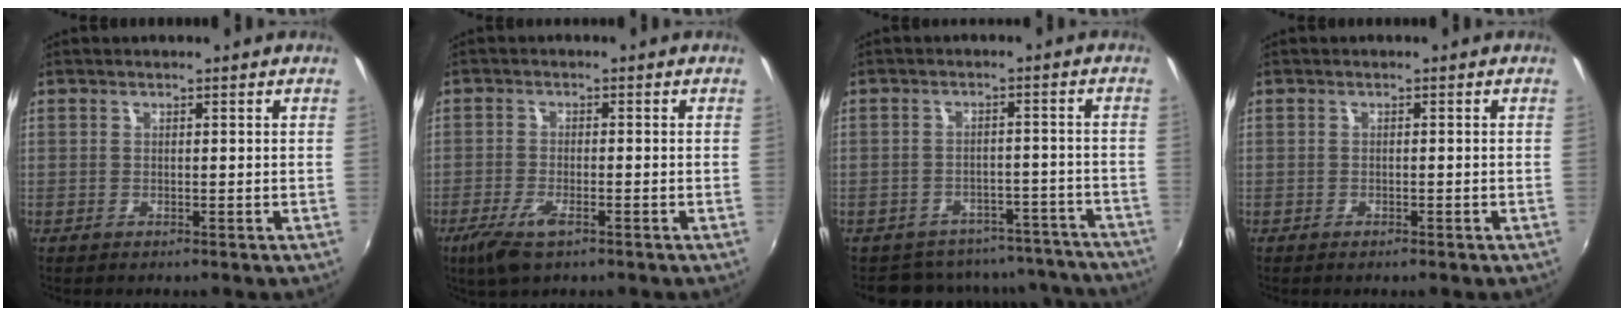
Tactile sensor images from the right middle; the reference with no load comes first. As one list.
[{"total": 4.3, "force": [-2.5, 1.6, 3.1], "torque": [-0.072, -0.012, -0.045]}, {"total": 16.2, "force": [-14.6, 6.2, 3.1], "torque": [-0.061, 0.035, -0.170]}, {"total": 1.0, "force": [-0.8, 0.3, 0.4], "torque": [-0.010, -0.004, -0.014]}]